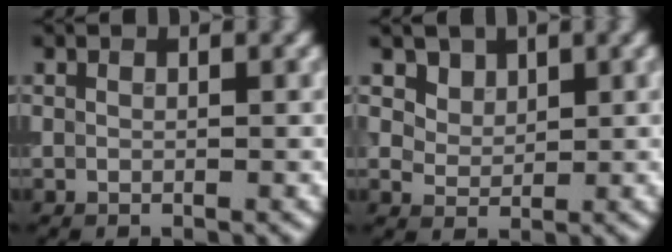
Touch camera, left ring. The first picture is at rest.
{"total": 3.6, "force": [2.4, 2.3, 1.3], "torque": [-0.044, -0.016, 0.063]}